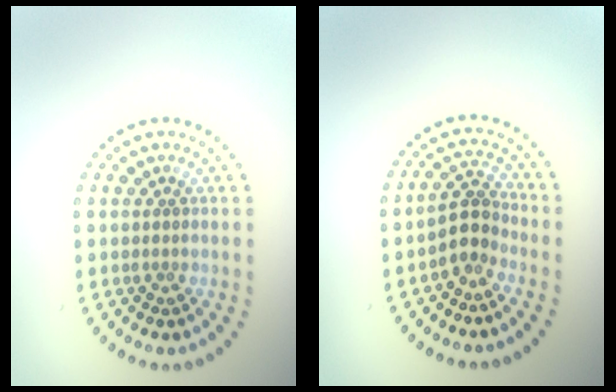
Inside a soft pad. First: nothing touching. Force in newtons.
{"total": 2.6, "press": 2.2, "slide": 1.4}